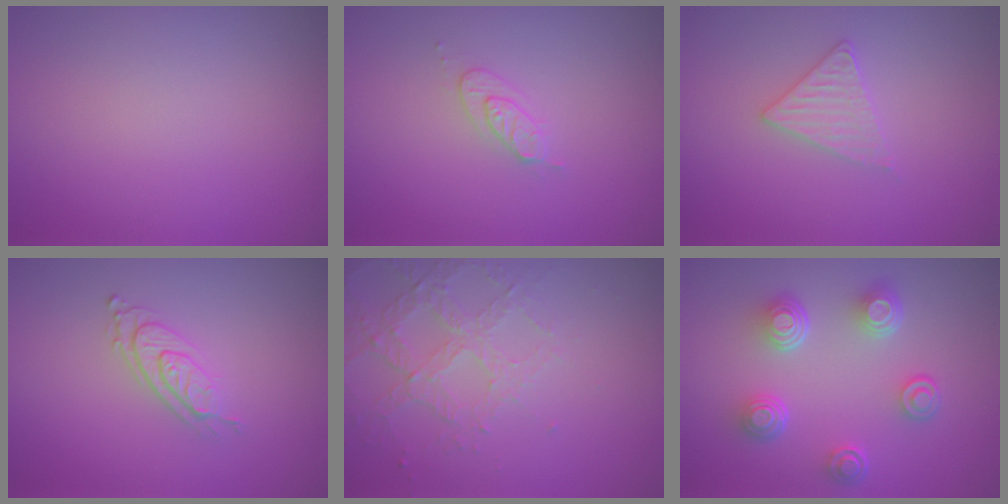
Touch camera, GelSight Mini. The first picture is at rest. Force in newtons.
{"total": 1.7, "press": 1.6, "slide": 0.2}
{"total": 2.1, "press": 2.1, "slide": 0.3}
{"total": 2.7, "press": 2.0, "slide": 1.9}
{"total": 3.4, "press": 2.9, "slide": 1.8}
{"total": 4.7, "press": 3.4, "slide": 3.2}